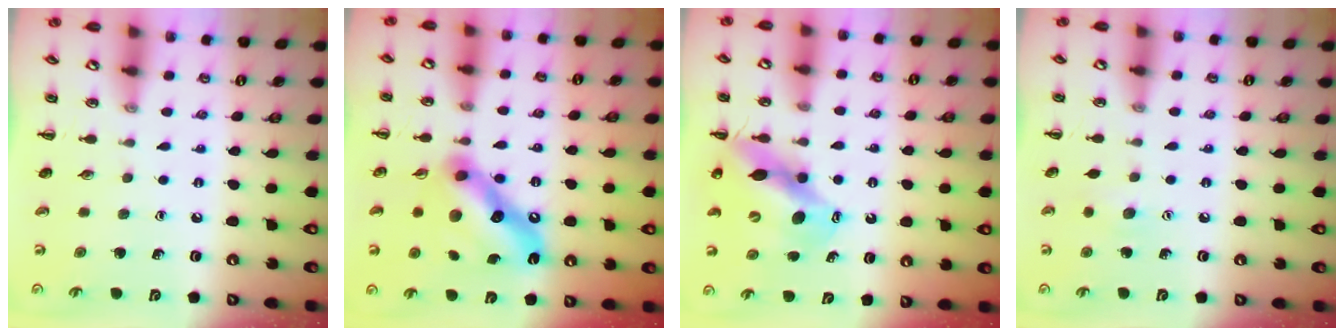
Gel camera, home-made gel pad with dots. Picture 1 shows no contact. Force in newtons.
{"total": 17.1, "press": 17.0, "slide": 1.5}
{"total": 12.5, "press": 12.0, "slide": 3.4}
{"total": 5.7, "press": 5.6, "slide": 1.0}